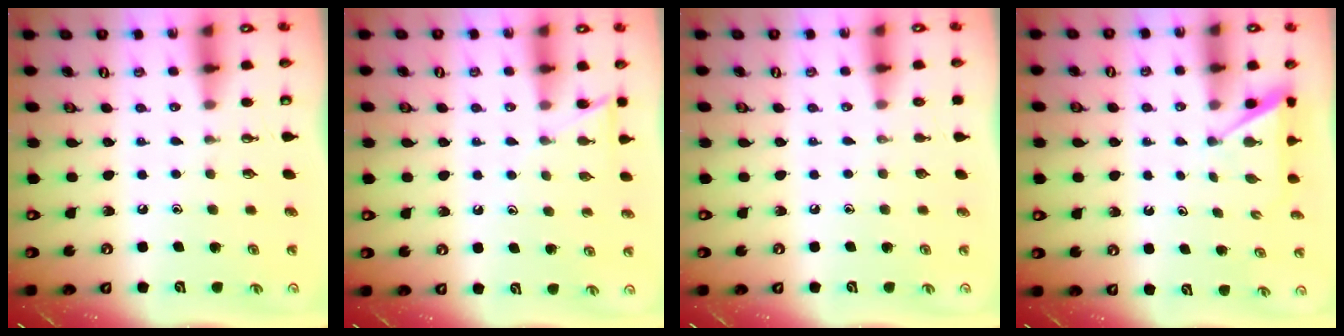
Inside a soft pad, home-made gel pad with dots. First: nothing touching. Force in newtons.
{"total": 6.5, "press": 6.4, "slide": 0.4}
{"total": 0.0}
{"total": 3.0, "press": 3.0, "slide": 0.3}